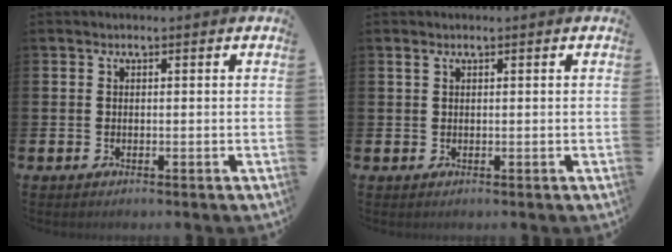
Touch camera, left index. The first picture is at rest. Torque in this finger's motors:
{"motor_torque": [0.12, -0.02, 0.09, 0.01]}